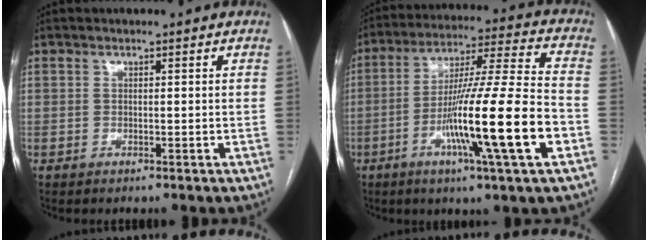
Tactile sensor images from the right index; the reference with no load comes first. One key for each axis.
{"total": 19.0, "fx": -6.2, "fy": -0.6, "fz": 18.0, "tx": -0.308, "ty": -0.012, "tz": -0.110}